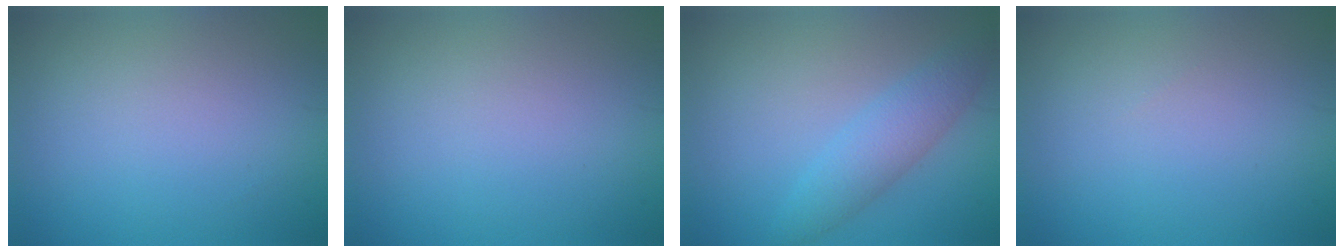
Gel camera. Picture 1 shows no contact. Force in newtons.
{"total": 0.0}
{"total": 2.4, "press": 2.4, "slide": 0.2}
{"total": 0.0}